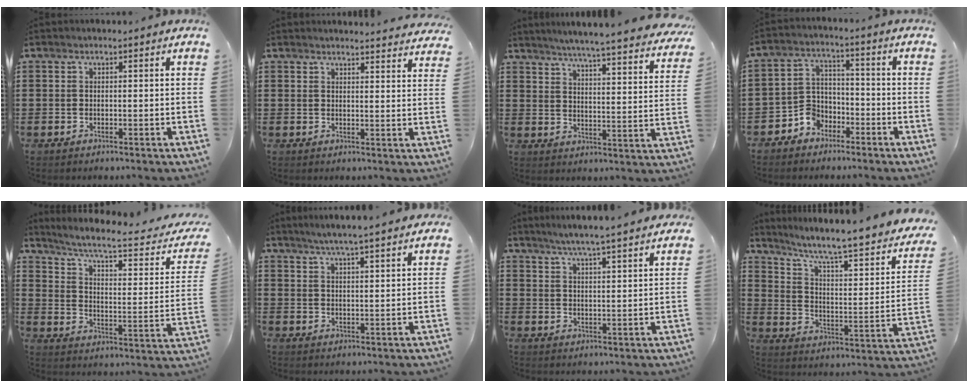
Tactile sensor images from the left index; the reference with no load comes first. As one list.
[{"total": 2.8, "force": [2.8, -0.3, 0.2], "torque": [-0.004, -0.016, 0.052]}, {"total": 4.5, "force": [4.0, -0.8, 1.8], "torque": [-0.056, -0.038, 0.062]}, {"total": 4.8, "force": [-3.7, 3.1, 0.5], "torque": [-0.026, 0.007, -0.076]}, {"total": 7.1, "force": [5.4, 0.4, 4.6], "torque": [-0.110, -0.035, 0.084]}, {"total": 4.2, "force": [3.7, -0.4, 1.9], "torque": [-0.048, -0.014, 0.065]}, {"total": 4.7, "force": [4.2, -0.6, 1.9], "torque": [-0.051, -0.019, 0.072]}, {"total": 7.0, "force": [5.0, 0.6, 4.8], "torque": [-0.107, -0.044, 0.072]}]